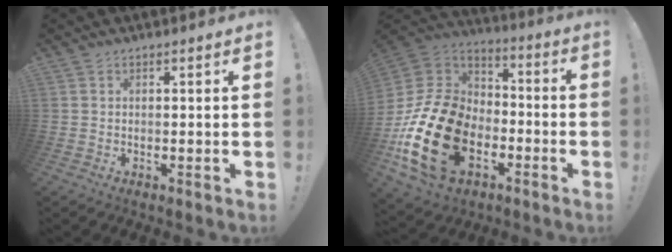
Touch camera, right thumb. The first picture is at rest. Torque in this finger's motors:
{"motor_torque": [2.55, 2.46, 1.55, -1.22, 0.26]}